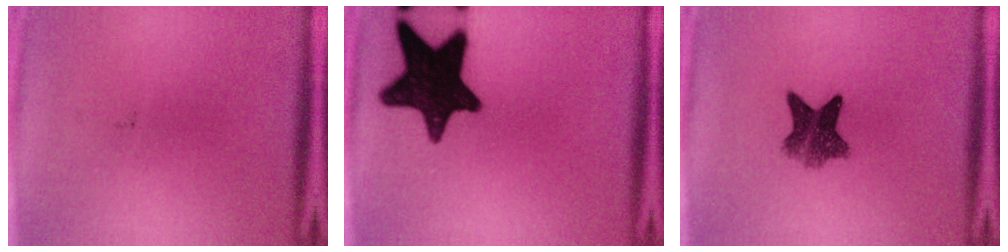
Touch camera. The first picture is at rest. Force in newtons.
{"total": 18.4}
{"total": 6.9}